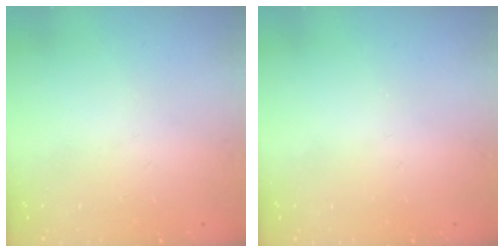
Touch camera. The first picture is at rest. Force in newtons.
{"total": 0.0}